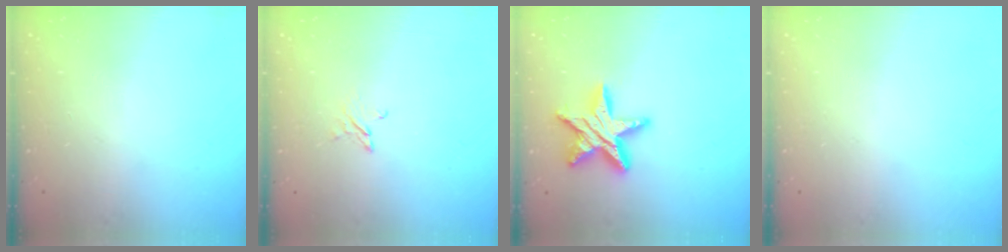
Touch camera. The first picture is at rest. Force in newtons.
{"total": 2.5, "press": 2.4, "slide": 0.2}
{"total": 14.4, "press": 14.4, "slide": 0.9}
{"total": 0.0}